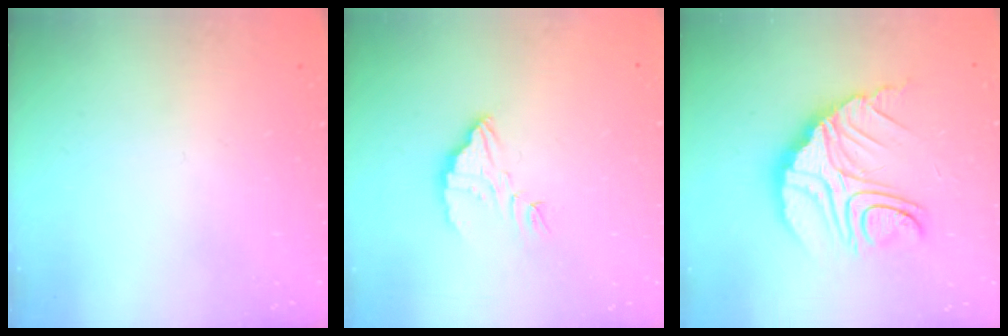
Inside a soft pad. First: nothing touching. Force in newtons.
{"total": 4.7, "press": 4.7, "slide": 0.3}
{"total": 16.3, "press": 16.2, "slide": 1.3}